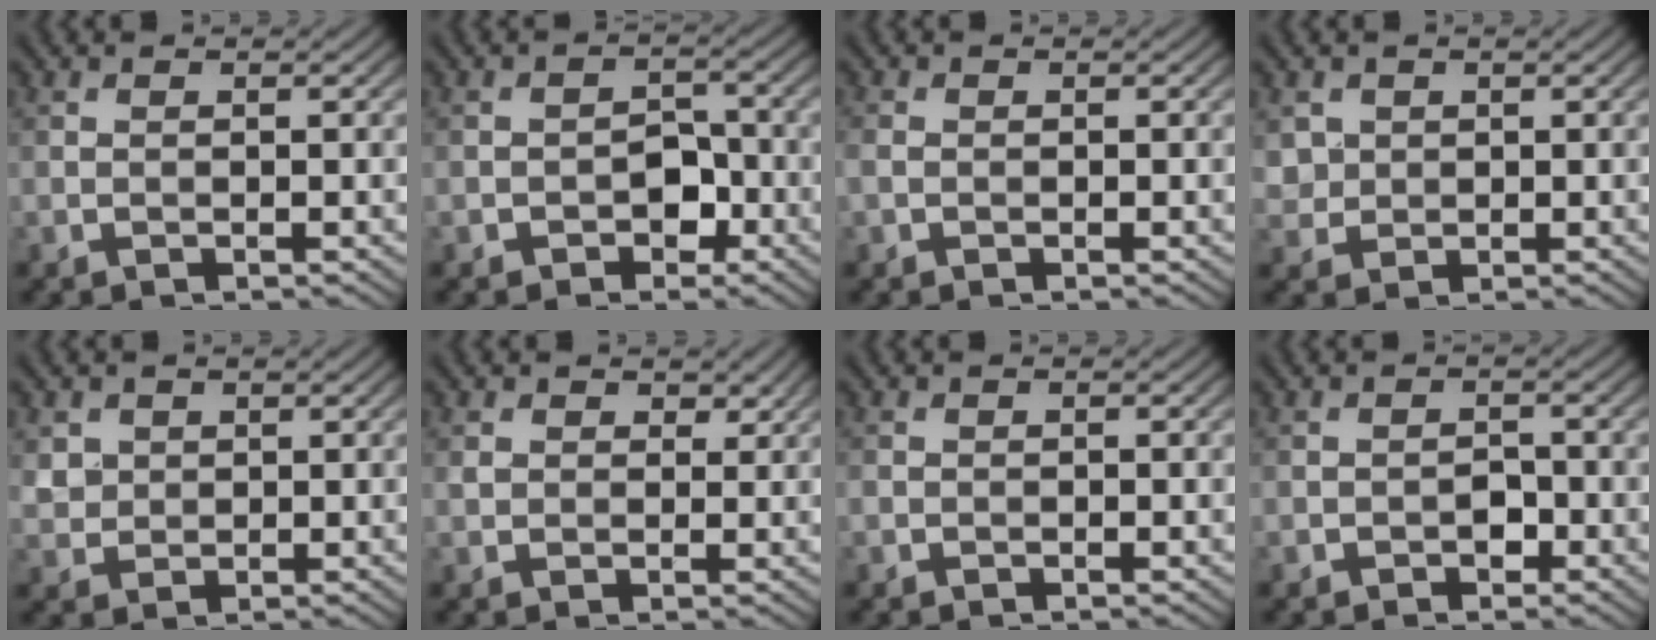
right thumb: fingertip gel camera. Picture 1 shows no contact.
{"total": 3.4, "force": [-1.6, 2.3, 2.0], "torque": [-0.025, 0.006, -0.025]}
{"total": 1.4, "force": [-0.3, 1.1, 0.8], "torque": [-0.023, 0.000, -0.010]}
{"total": 2.5, "force": [1.0, 2.2, 0.5], "torque": [-0.023, -0.008, 0.024]}
{"total": 2.7, "force": [1.1, 2.3, 0.7], "torque": [-0.029, -0.008, 0.027]}
{"total": 2.4, "force": [1.3, 1.9, 0.9], "torque": [-0.025, -0.003, 0.022]}
{"total": 0.8, "force": [-0.2, 0.6, 0.3], "torque": [-0.006, -0.004, -0.006]}
{"total": 1.9, "force": [-1.0, 1.2, 1.1], "torque": [-0.016, 0.004, -0.018]}